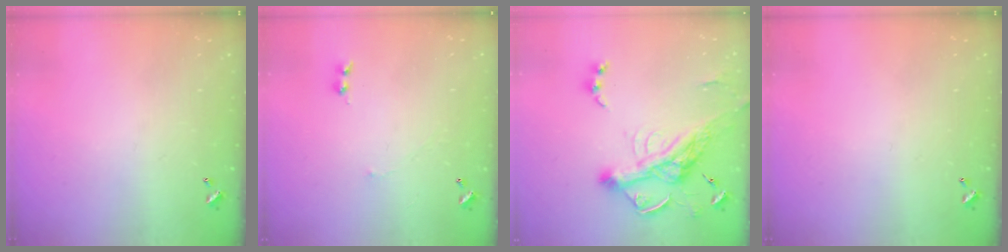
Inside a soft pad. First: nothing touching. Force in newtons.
{"total": 1.5, "press": 1.5, "slide": 0.5}
{"total": 10.1, "press": 9.9, "slide": 2.0}
{"total": 0.0}